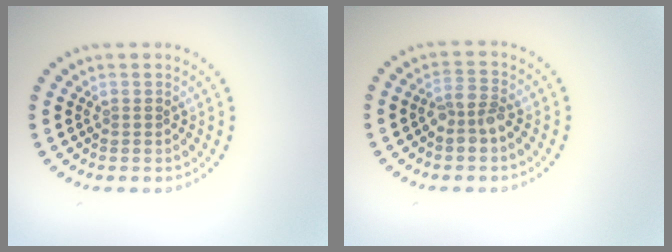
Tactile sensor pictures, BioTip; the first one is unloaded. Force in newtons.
{"total": 2.4, "press": 2.3, "slide": 0.7}